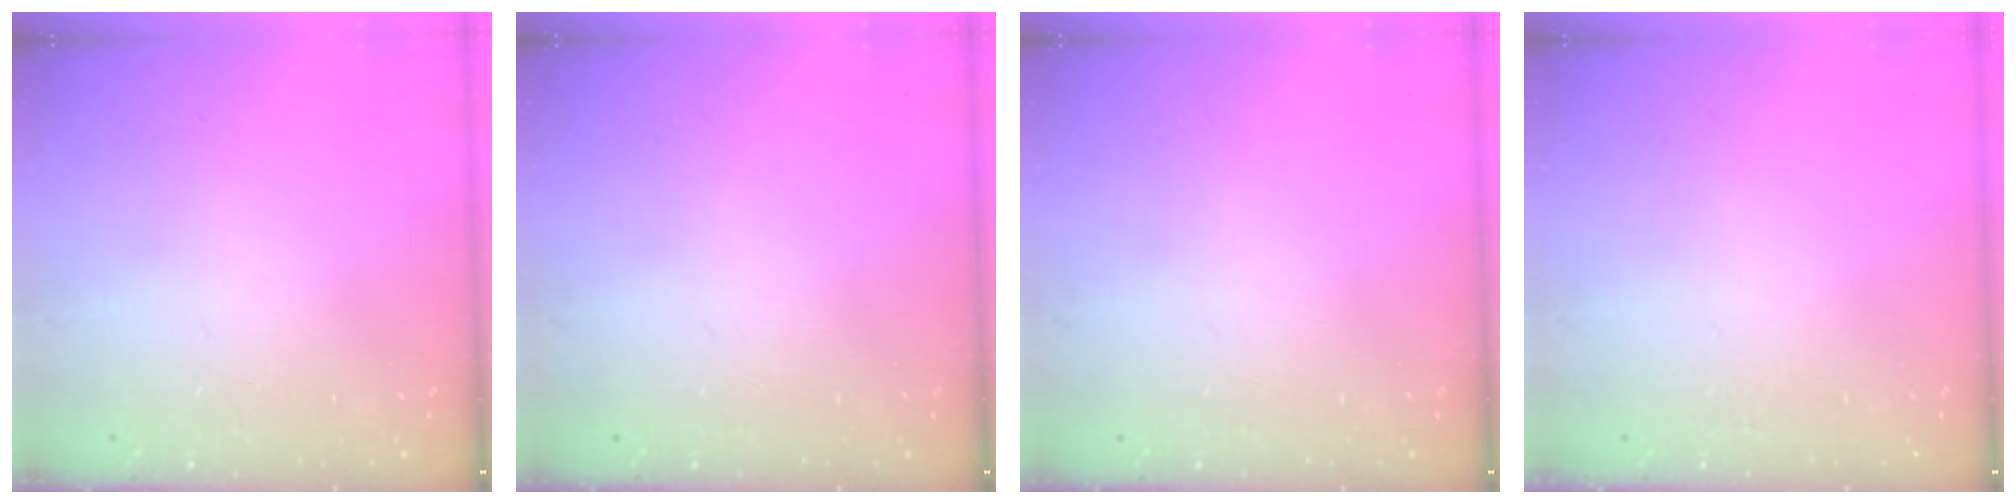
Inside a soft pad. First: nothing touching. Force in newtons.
{"total": 0.0}
{"total": 0.0}
{"total": 0.0}